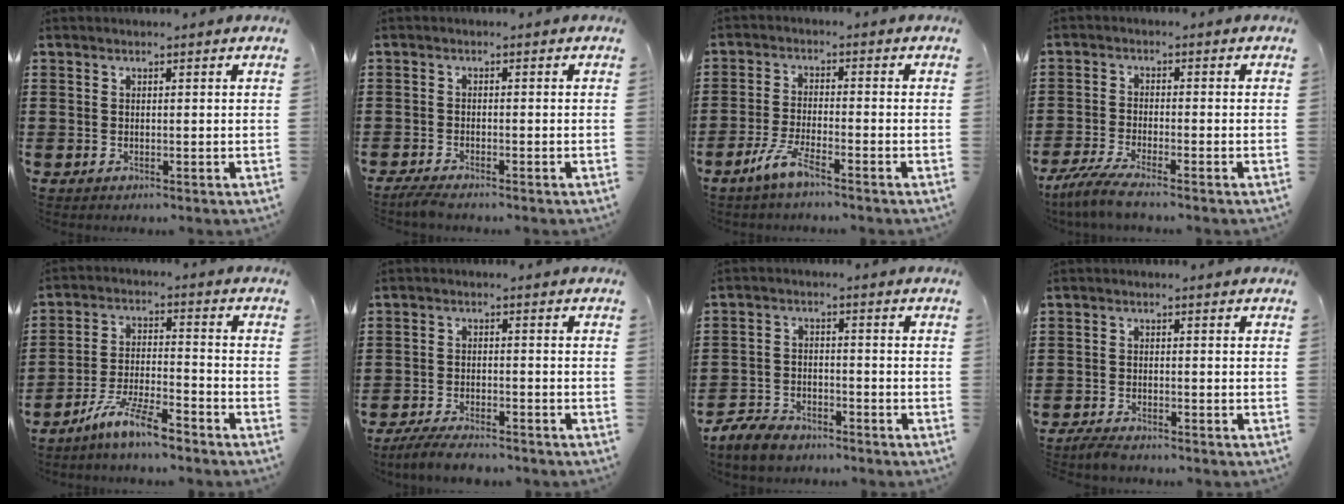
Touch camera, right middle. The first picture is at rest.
{"total": 1.9, "force": [-1.7, 0.1, 0.8], "torque": [-0.022, 0.000, -0.034]}
{"total": 4.7, "force": [-3.3, 0.4, 3.4], "torque": [-0.082, -0.009, -0.067]}
{"total": 4.3, "force": [-3.6, 0.0, 2.3], "torque": [-0.068, -0.017, -0.076]}
{"total": 7.8, "force": [-6.4, 0.7, 4.4], "torque": [-0.095, -0.002, -0.122]}
{"total": 4.5, "force": [-4.1, 0.7, 1.7], "torque": [-0.041, -0.004, -0.083]}
{"total": 4.9, "force": [-4.5, 1.5, 1.2], "torque": [-0.042, 0.004, -0.096]}
{"total": 2.3, "force": [-2.2, 0.3, 0.6], "torque": [-0.019, 0.001, -0.047]}